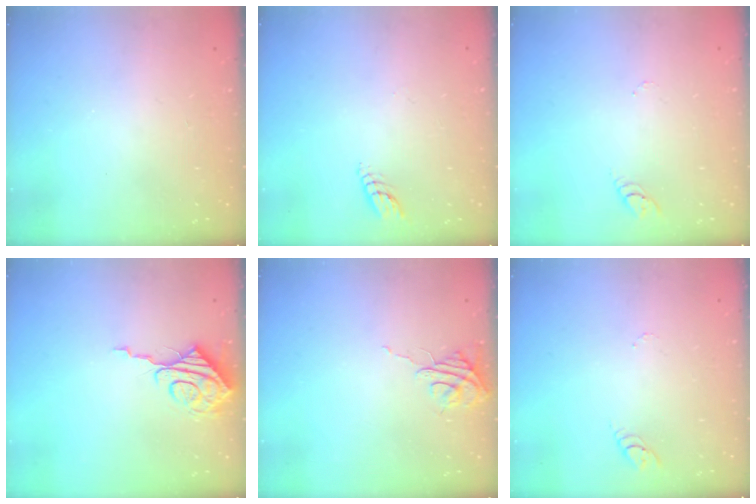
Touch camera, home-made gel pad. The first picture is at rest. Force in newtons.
{"total": 3.6, "press": 3.6, "slide": 0.3}
{"total": 2.9, "press": 2.9, "slide": 0.3}
{"total": 9.7, "press": 9.6, "slide": 0.8}
{"total": 5.5, "press": 5.5, "slide": 0.3}
{"total": 2.9, "press": 2.9, "slide": 0.4}